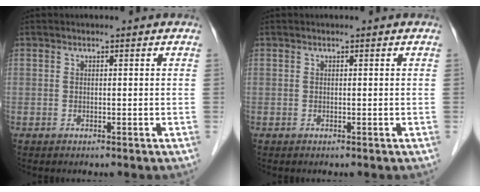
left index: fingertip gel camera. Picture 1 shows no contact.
{"total": 0.0}